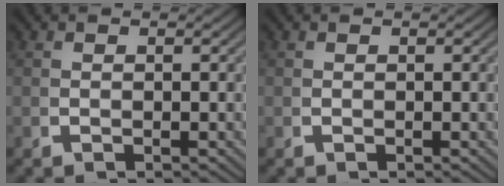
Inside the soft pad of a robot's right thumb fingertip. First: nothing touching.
{"total": 0.0}